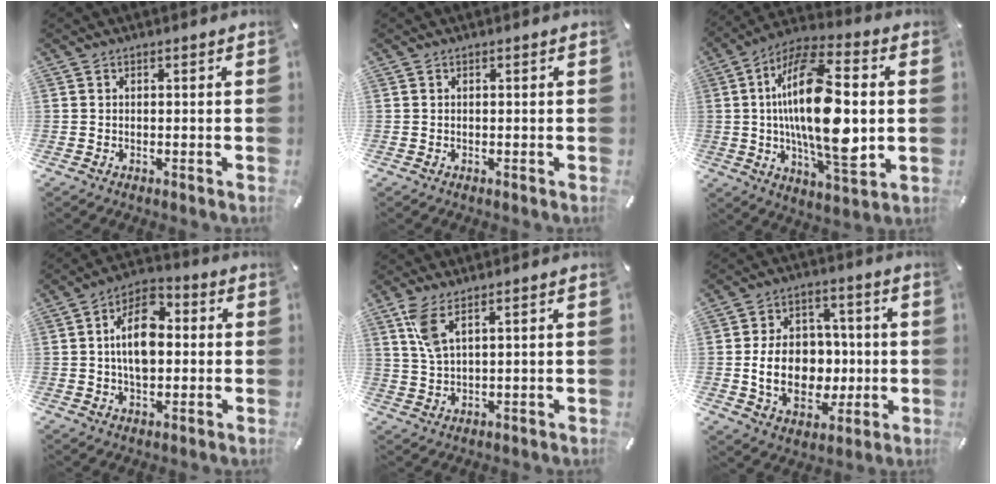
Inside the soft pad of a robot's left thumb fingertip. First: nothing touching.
{"total": 0.0}
{"total": 23.1, "force": [1.5, 8.8, 21.2], "torque": [-0.412, -0.016, 0.018]}
{"total": 11.8, "force": [0.7, 7.6, 9.0], "torque": [-0.171, 0.005, 0.007]}
{"total": 5.9, "force": [2.9, 1.9, 4.8], "torque": [-0.111, -0.003, 0.051]}
{"total": 14.9, "force": [-1.0, 11.7, 9.3], "torque": [-0.164, 0.005, -0.010]}